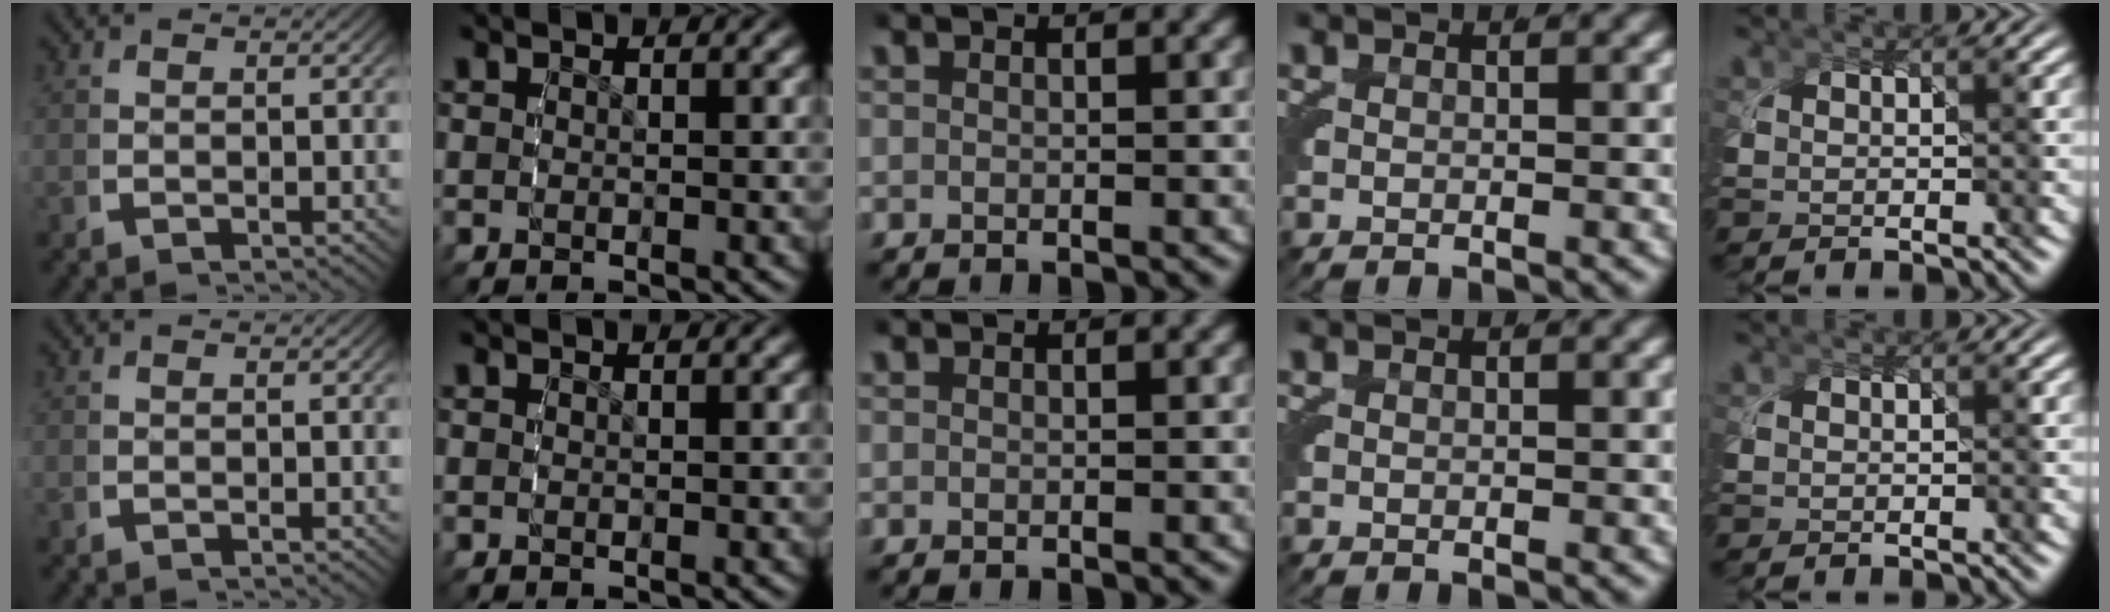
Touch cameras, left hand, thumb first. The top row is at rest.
{}